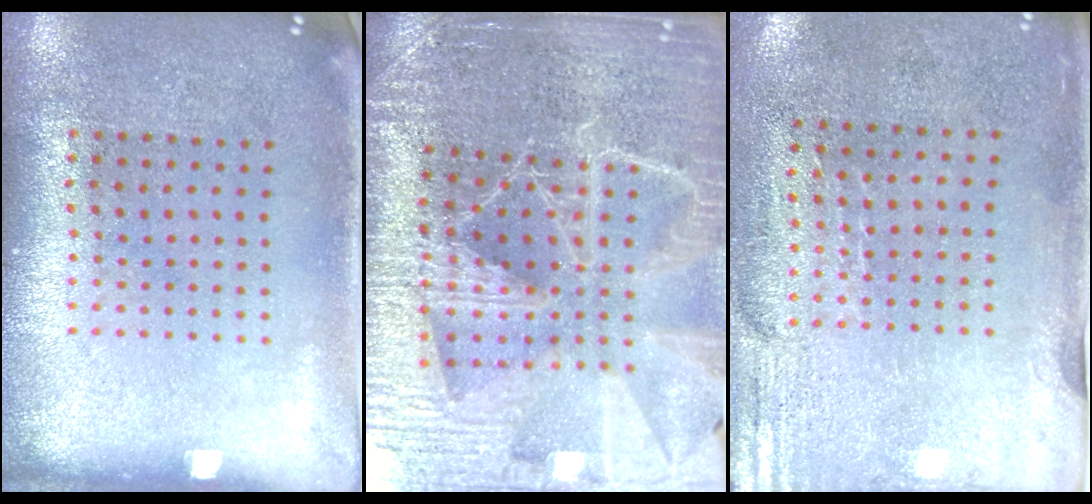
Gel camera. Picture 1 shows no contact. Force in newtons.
{"total": 5.2, "press": 4.8, "slide": 2.0}
{"total": 3.0, "press": 2.5, "slide": 1.6}